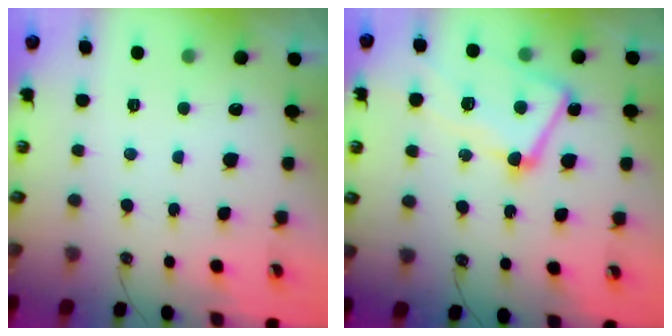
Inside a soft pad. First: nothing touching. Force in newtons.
{"total": 7.6, "press": 7.4, "slide": 1.4}